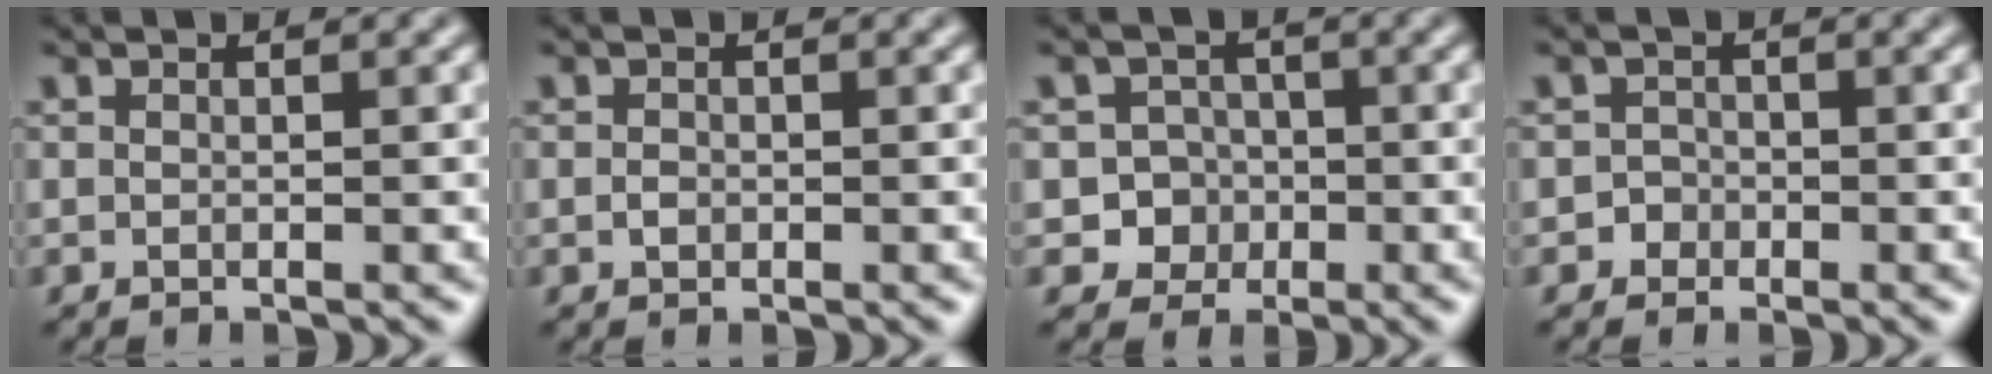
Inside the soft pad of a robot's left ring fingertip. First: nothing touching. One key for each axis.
{"total": 0.8, "fx": -0.2, "fy": 0.7, "fz": 0.4, "tx": -0.005, "ty": -0.002, "tz": -0.005}
{"total": 5.1, "fx": -1.7, "fy": 4.8, "fz": 0.9, "tx": 0.014, "ty": 0.007, "tz": -0.045}
{"total": 1.3, "fx": -0.5, "fy": 1.2, "fz": 0.0, "tx": 0.017, "ty": 0.005, "tz": -0.012}